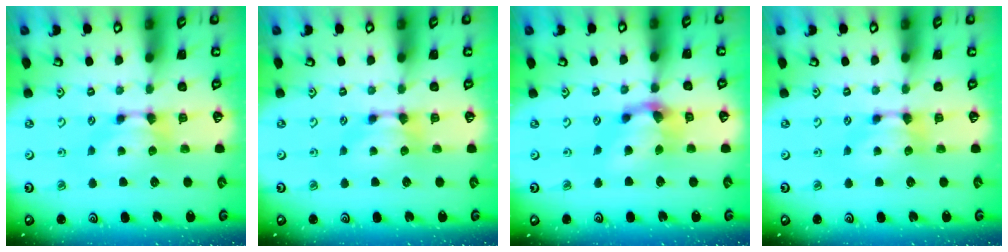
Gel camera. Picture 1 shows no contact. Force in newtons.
{"total": 0.0}
{"total": 4.3, "press": 3.9, "slide": 1.8}
{"total": 0.0}